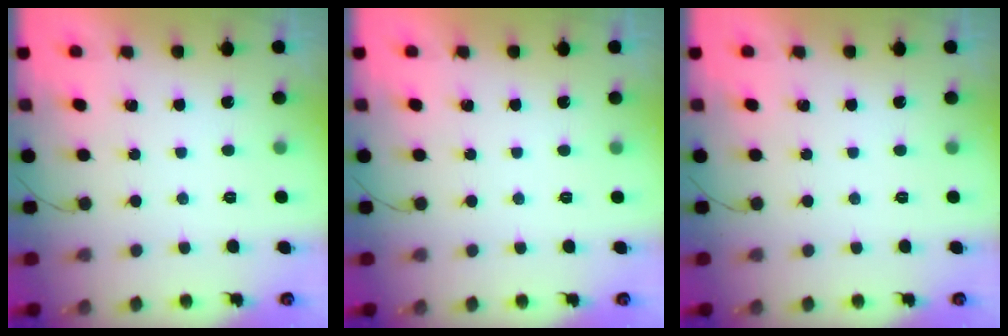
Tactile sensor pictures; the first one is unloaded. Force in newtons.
{"total": 0.0}
{"total": 0.0}